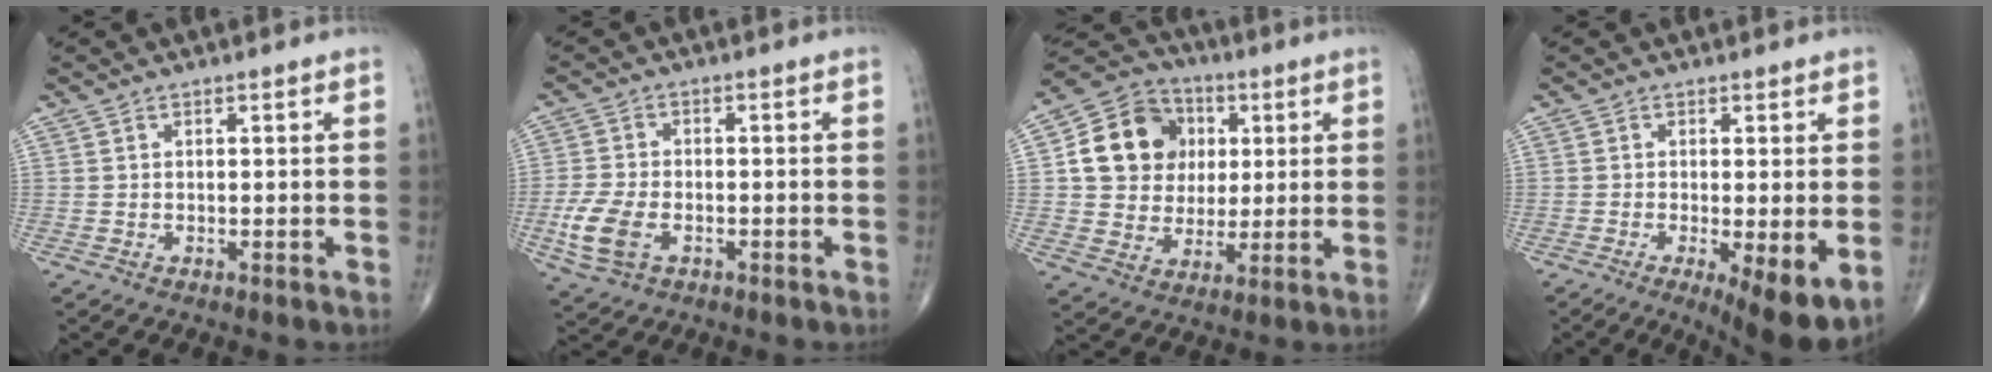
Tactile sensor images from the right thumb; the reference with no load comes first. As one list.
[{"total": 7.7, "force": [-2.6, 4.7, 5.6], "torque": [-0.126, 0.006, -0.047]}, {"total": 14.9, "force": [3.0, 12.9, 7.0], "torque": [-0.090, 0.007, 0.052]}, {"total": 9.3, "force": [-2.3, 2.3, 8.7], "torque": [-0.131, -0.026, -0.034]}]